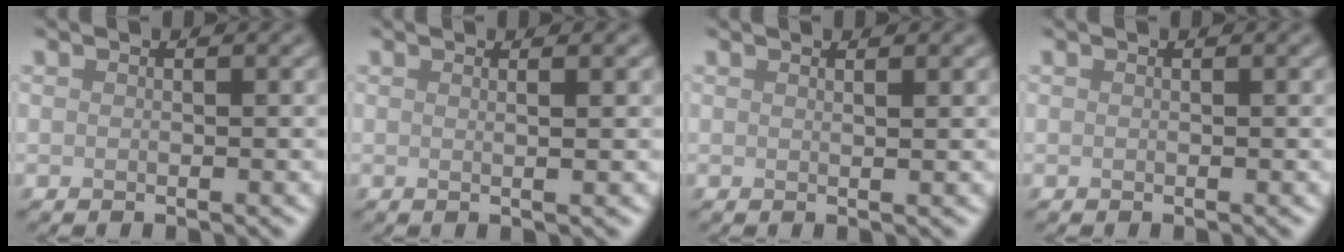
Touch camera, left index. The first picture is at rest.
{"total": 2.0, "force": [0.6, 0.8, 1.8], "torque": [-0.022, 0.005, -0.012]}
{"total": 1.3, "force": [0.7, 0.5, 1.0], "torque": [-0.005, 0.000, 0.003]}
{"total": 0.0}